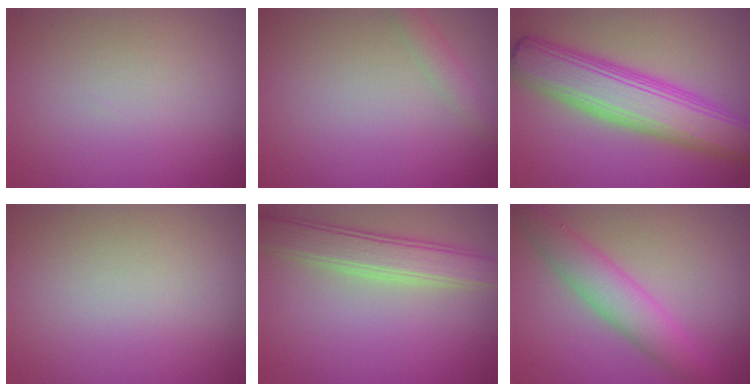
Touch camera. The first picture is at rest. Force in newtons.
{"total": 1.6, "press": 1.6, "slide": 0.0}
{"total": 8.8, "press": 8.8, "slide": 0.1}
{"total": 0.0}
{"total": 4.6, "press": 4.6, "slide": 0.4}
{"total": 4.5, "press": 4.5, "slide": 0.2}